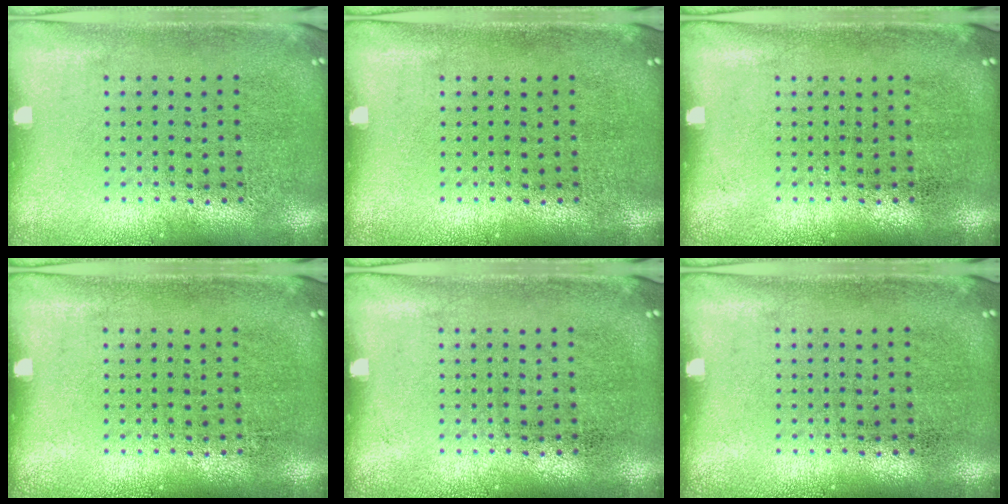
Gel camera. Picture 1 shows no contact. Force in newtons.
{"total": 0.0}
{"total": 0.0}
{"total": 0.0}
{"total": 0.0}
{"total": 0.0}